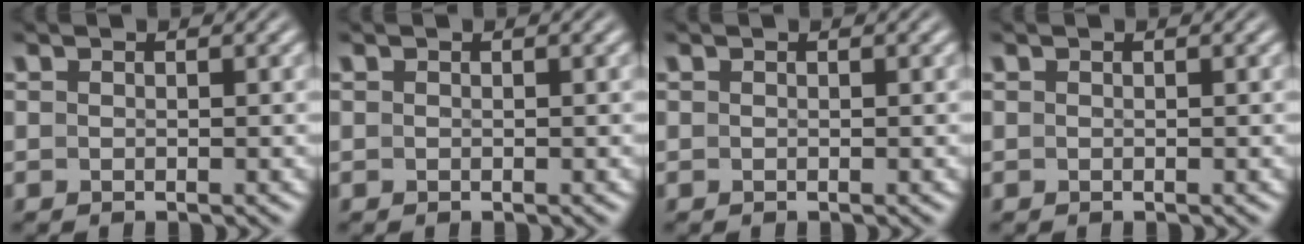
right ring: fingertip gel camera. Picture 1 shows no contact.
{"total": 0.0}
{"total": 0.0}
{"total": 0.0}